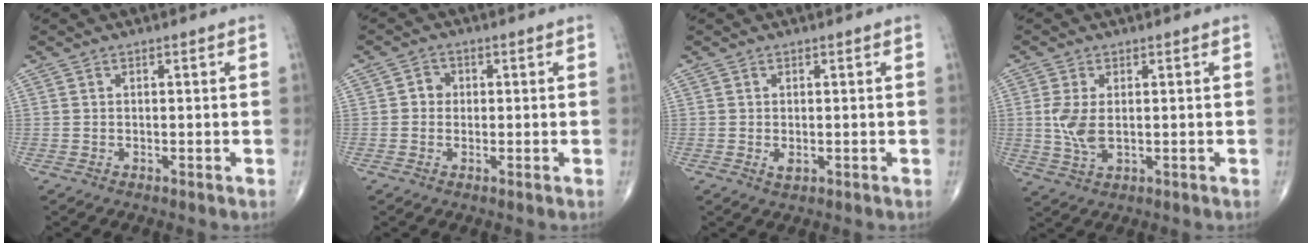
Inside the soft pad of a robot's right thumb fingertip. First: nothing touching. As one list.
[{"total": 2.4, "force": [0.1, 2.2, 0.9], "torque": [0.002, 0.007, -0.005]}, {"total": 1.2, "force": [-0.1, 0.6, 1.0], "torque": [-0.015, -0.003, 0.000]}, {"total": 5.5, "force": [0.4, 2.9, 4.7], "torque": [-0.109, -0.006, 0.012]}]